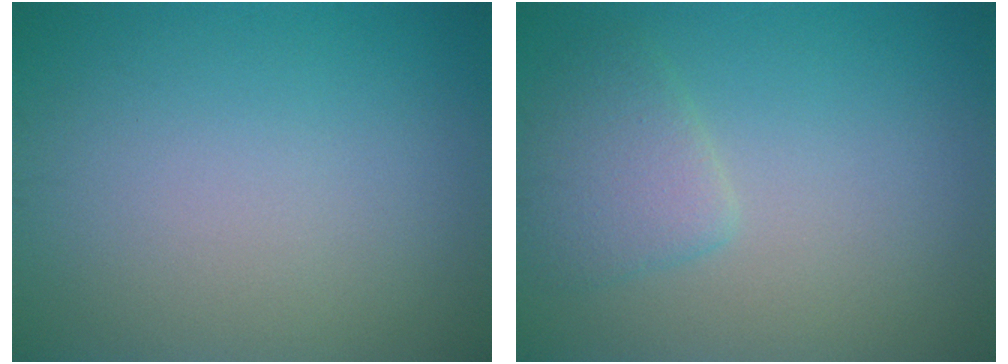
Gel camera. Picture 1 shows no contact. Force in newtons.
{"total": 2.6, "press": 2.6, "slide": 0.3}